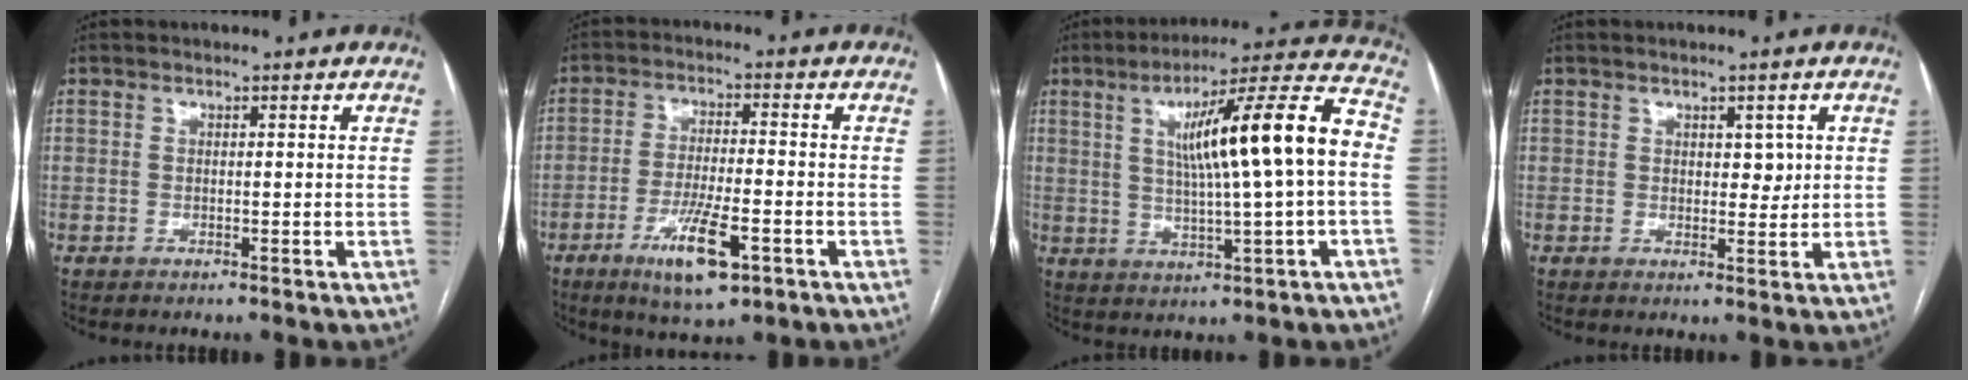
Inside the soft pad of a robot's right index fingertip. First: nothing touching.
{"total": 9.5, "force": [-4.6, 2.0, 8.0], "torque": [-0.148, -0.014, -0.072]}
{"total": 15.9, "force": [1.4, 0.5, 15.8], "torque": [-0.245, 0.024, 0.023]}
{"total": 0.9, "force": [0.5, 0.4, 0.7], "torque": [-0.008, 0.000, 0.007]}